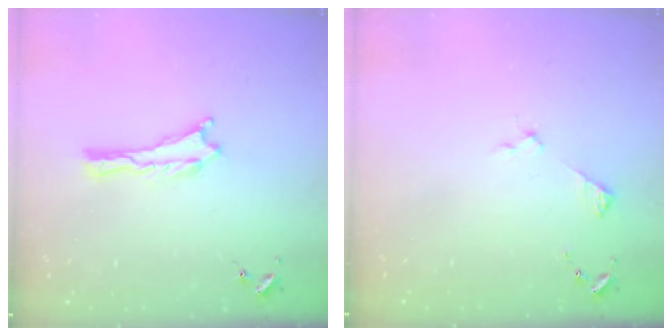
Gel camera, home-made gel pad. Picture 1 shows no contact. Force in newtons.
{"total": 2.9, "press": 2.9, "slide": 0.3}